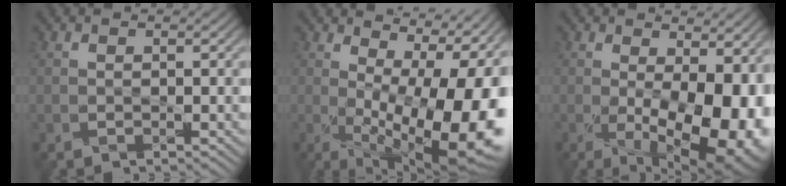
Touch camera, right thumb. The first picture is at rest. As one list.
[{"total": 17.9, "force": [1.2, 7.3, 16.3], "torque": [-0.191, 0.003, 0.031]}, {"total": 15.6, "force": [-2.0, 7.0, 13.8], "torque": [-0.173, -0.033, 0.003]}]